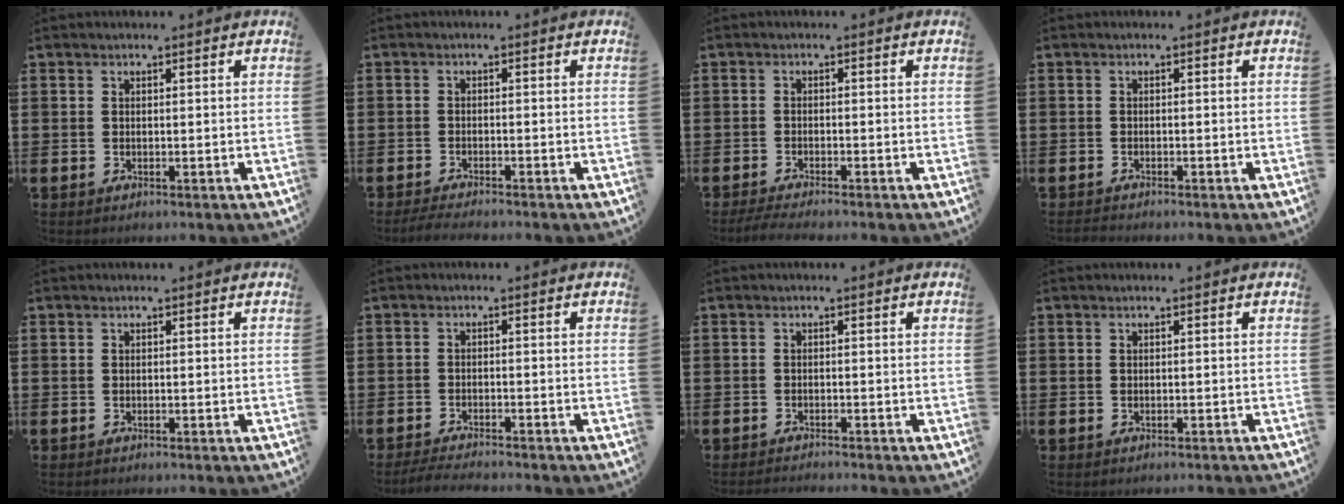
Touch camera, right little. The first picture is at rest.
{"total": 1.6, "force": [-1.5, 0.1, 0.8], "torque": [-0.013, 0.003, -0.028]}
{"total": 1.6, "force": [-1.3, 0.0, 0.9], "torque": [-0.015, 0.001, -0.024]}
{"total": 0.7, "force": [-0.7, 0.0, 0.1], "torque": [-0.003, -0.002, -0.014]}
{"total": 0.0}
{"total": 2.0, "force": [-1.9, 0.0, 0.6], "torque": [-0.010, 0.005, -0.037]}
{"total": 0.9, "force": [-0.8, -0.1, 0.1], "torque": [-0.002, -0.001, -0.017]}
{"total": 0.0}